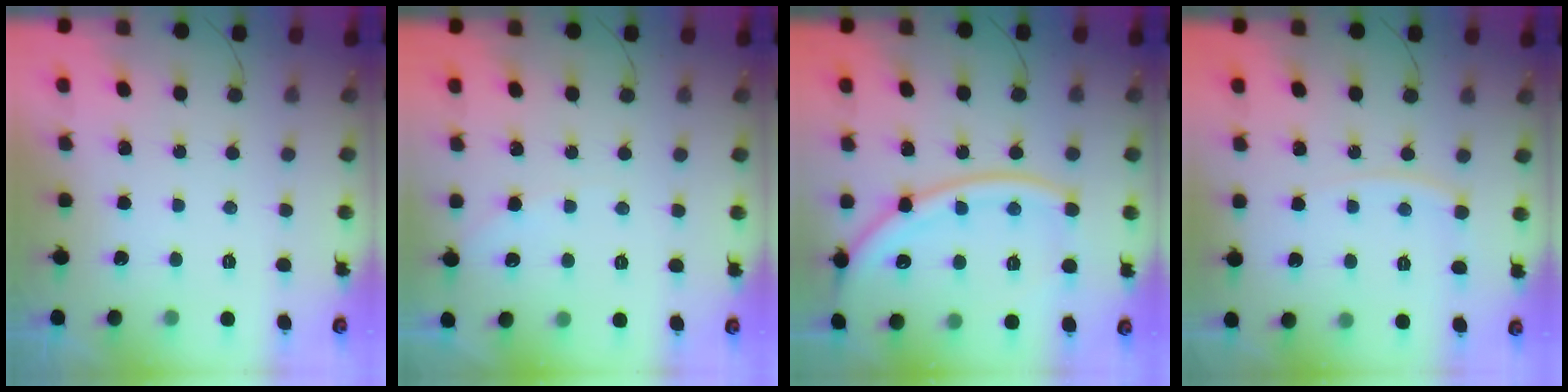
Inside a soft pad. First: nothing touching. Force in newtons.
{"total": 4.7, "press": 4.7, "slide": 0.7}
{"total": 17.3, "press": 17.2, "slide": 1.8}
{"total": 5.7, "press": 5.6, "slide": 0.8}